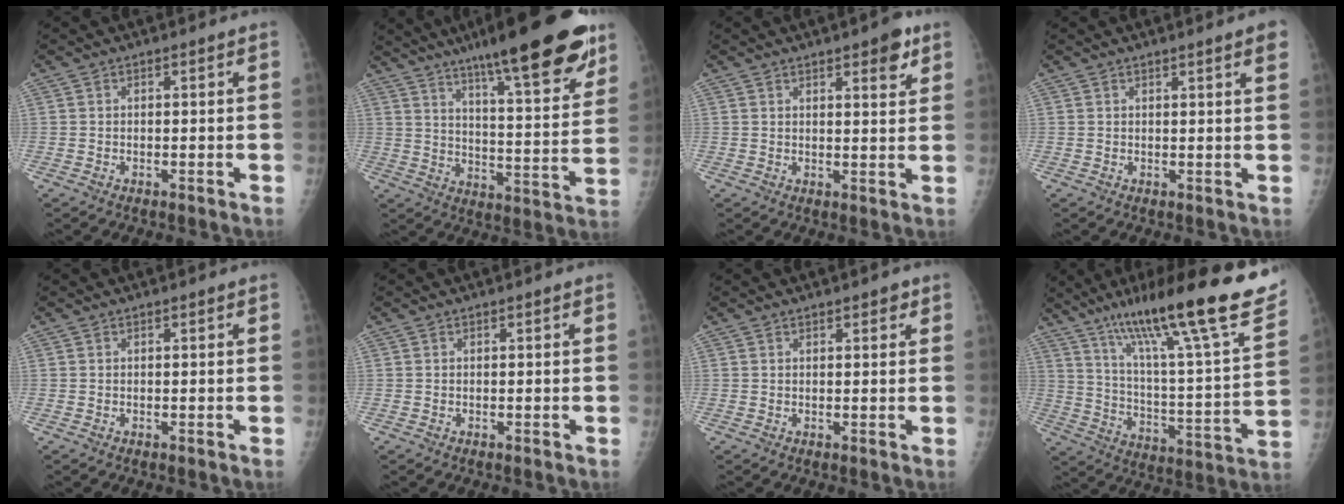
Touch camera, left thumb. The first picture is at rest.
{"total": 24.3, "force": [16.1, 4.2, 17.7], "torque": [-0.241, -0.053, 0.241]}
{"total": 5.2, "force": [3.2, 1.5, 3.8], "torque": [-0.040, -0.016, 0.039]}
{"total": 3.2, "force": [2.1, -0.1, 2.4], "torque": [-0.029, -0.005, 0.027]}
{"total": 0.0}
{"total": 0.0}
{"total": 1.8, "force": [1.2, 0.7, 1.1], "torque": [-0.007, -0.004, 0.014]}
{"total": 29.5, "force": [20.0, 3.5, 21.5], "torque": [-0.319, -0.067, 0.309]}